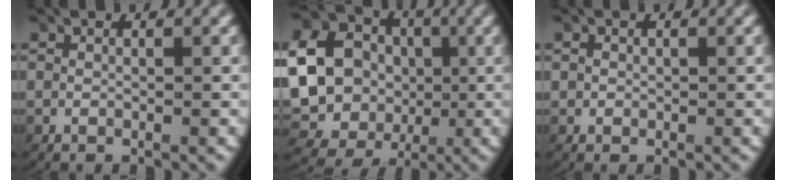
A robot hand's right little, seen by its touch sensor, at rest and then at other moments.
{"total": 18.4, "force": [-0.1, 17.1, 7.0], "torque": [-0.190, -0.047, -0.007]}
{"total": 0.7, "force": [0.1, 0.6, 0.2], "torque": [-0.009, 0.000, 0.003]}